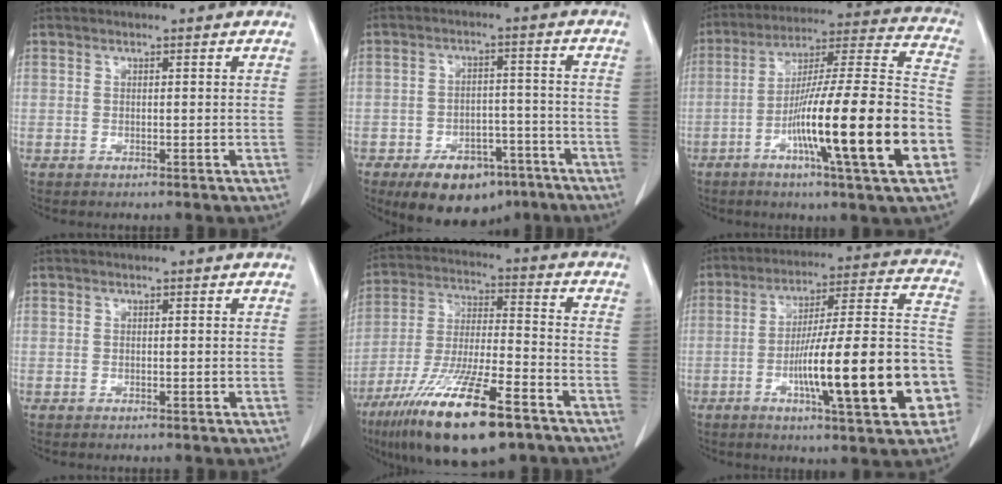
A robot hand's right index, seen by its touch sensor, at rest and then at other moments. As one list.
[{"total": 12.2, "force": [-8.1, 5.6, 7.1], "torque": [-0.111, 0.002, -0.126]}, {"total": 22.9, "force": [-7.8, 0.6, 21.5], "torque": [-0.316, -0.006, -0.128]}, {"total": 0.0}, {"total": 19.8, "force": [-12.5, 3.6, 15.0], "torque": [-0.279, -0.040, -0.221]}, {"total": 21.7, "force": [-6.9, 2.7, 20.4], "torque": [-0.258, 0.023, -0.095]}]